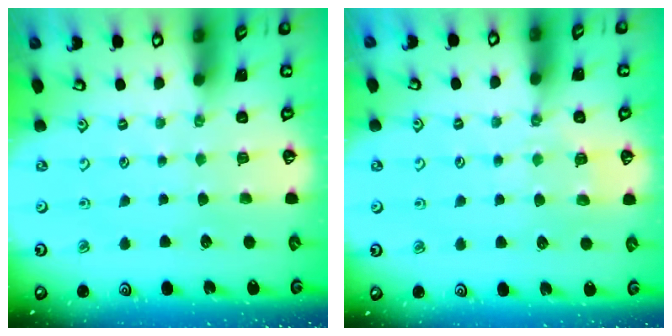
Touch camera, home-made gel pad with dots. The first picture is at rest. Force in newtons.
{"total": 5.8, "press": 5.8, "slide": 0.1}